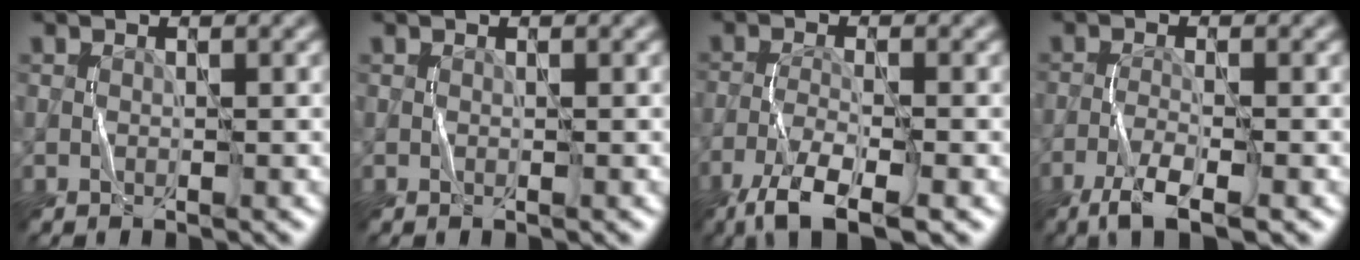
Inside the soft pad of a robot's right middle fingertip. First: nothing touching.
{"total": 0.0}
{"total": 6.0, "force": [-4.0, 1.3, 4.2], "torque": [-0.078, -0.006, -0.081]}
{"total": 4.0, "force": [-2.6, 0.7, 3.0], "torque": [-0.059, -0.003, -0.055]}